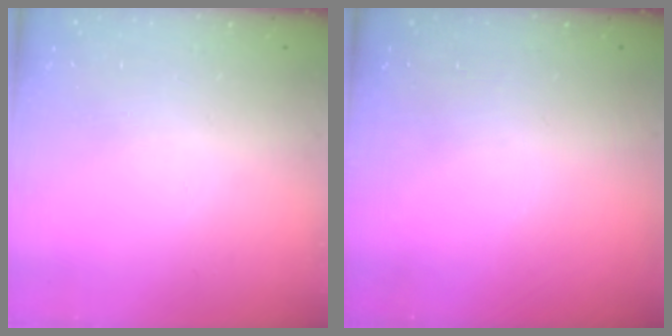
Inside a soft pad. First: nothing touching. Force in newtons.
{"total": 0.0}